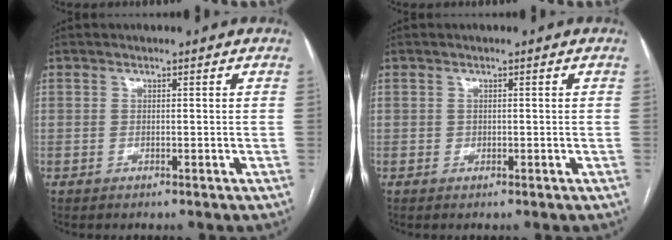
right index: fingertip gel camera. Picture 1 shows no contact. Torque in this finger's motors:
{"motor_torque": [0.10, 0.06, 0.03, 0.00]}